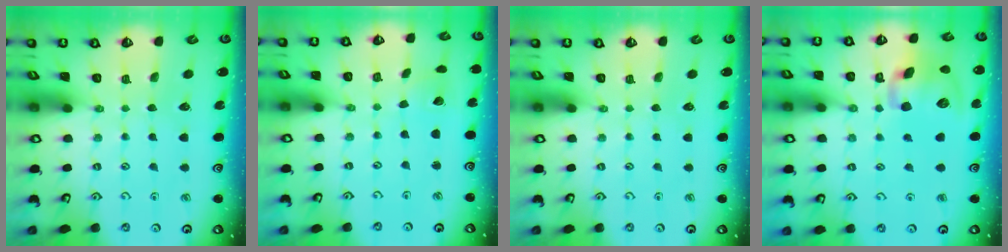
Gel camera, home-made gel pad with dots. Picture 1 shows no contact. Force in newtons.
{"total": 2.8, "press": 2.8, "slide": 0.2}
{"total": 0.0}
{"total": 14.3, "press": 14.1, "slide": 2.5}